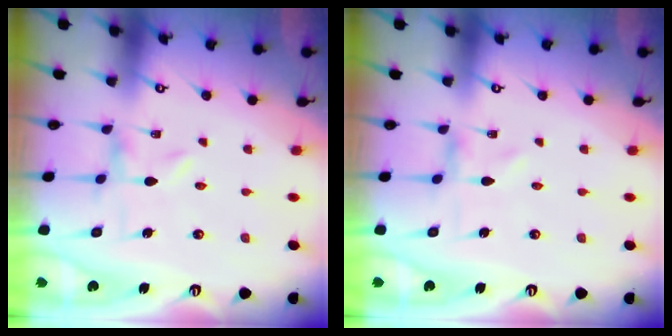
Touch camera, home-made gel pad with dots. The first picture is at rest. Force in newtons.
{"total": 0.0}